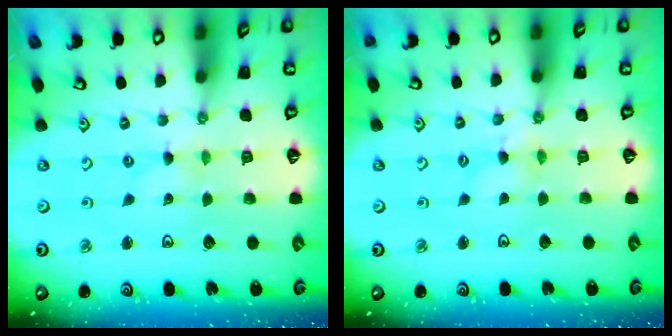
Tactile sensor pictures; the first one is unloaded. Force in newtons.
{"total": 1.7, "press": 1.7, "slide": 0.3}